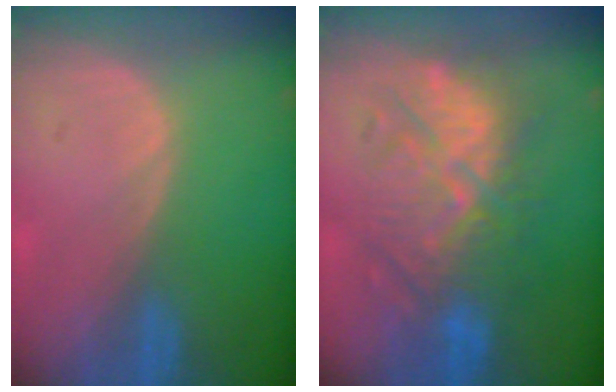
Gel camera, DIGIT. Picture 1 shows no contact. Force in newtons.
{"total": 10.2, "press": 10.2, "slide": 0.3}